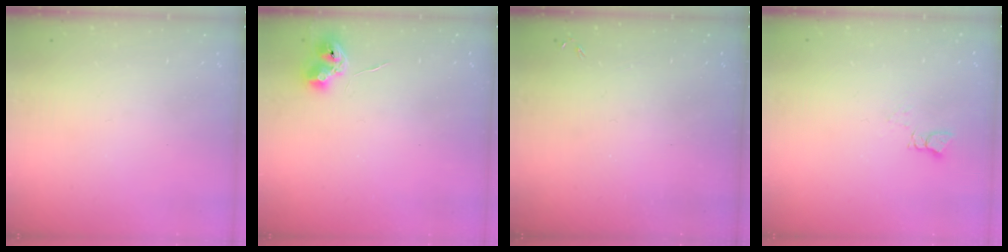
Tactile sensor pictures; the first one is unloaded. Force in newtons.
{"total": 7.4, "press": 7.4, "slide": 0.7}
{"total": 0.0}
{"total": 3.2, "press": 3.2, "slide": 0.4}